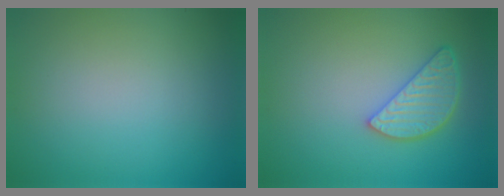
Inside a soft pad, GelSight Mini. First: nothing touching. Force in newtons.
{"total": 3.5, "press": 3.0, "slide": 1.7}